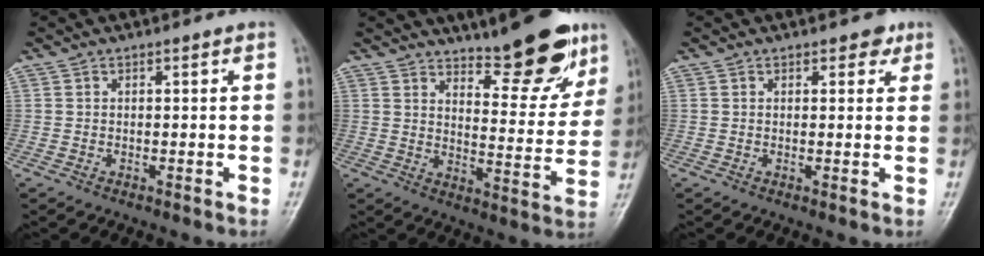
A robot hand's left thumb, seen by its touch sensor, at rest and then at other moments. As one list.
[{"total": 15.6, "force": [11.3, 4.9, 9.6], "torque": [-0.088, -0.072, 0.164]}, {"total": 2.2, "force": [1.4, 1.4, 1.1], "torque": [0.003, -0.004, 0.014]}]